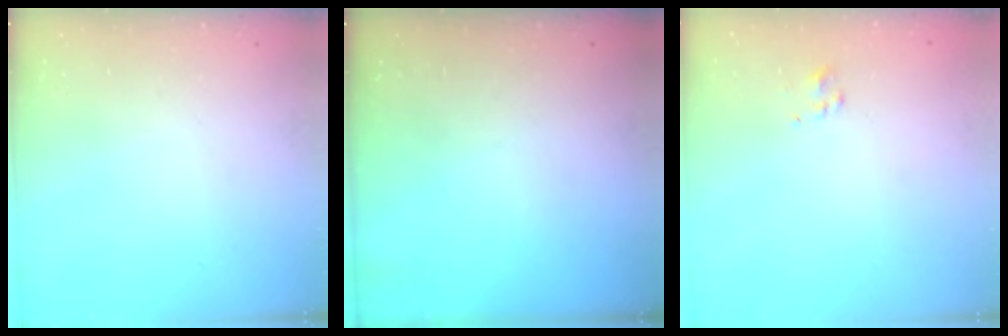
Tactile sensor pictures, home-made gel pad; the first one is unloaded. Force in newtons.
{"total": 0.0}
{"total": 2.3, "press": 2.1, "slide": 1.1}